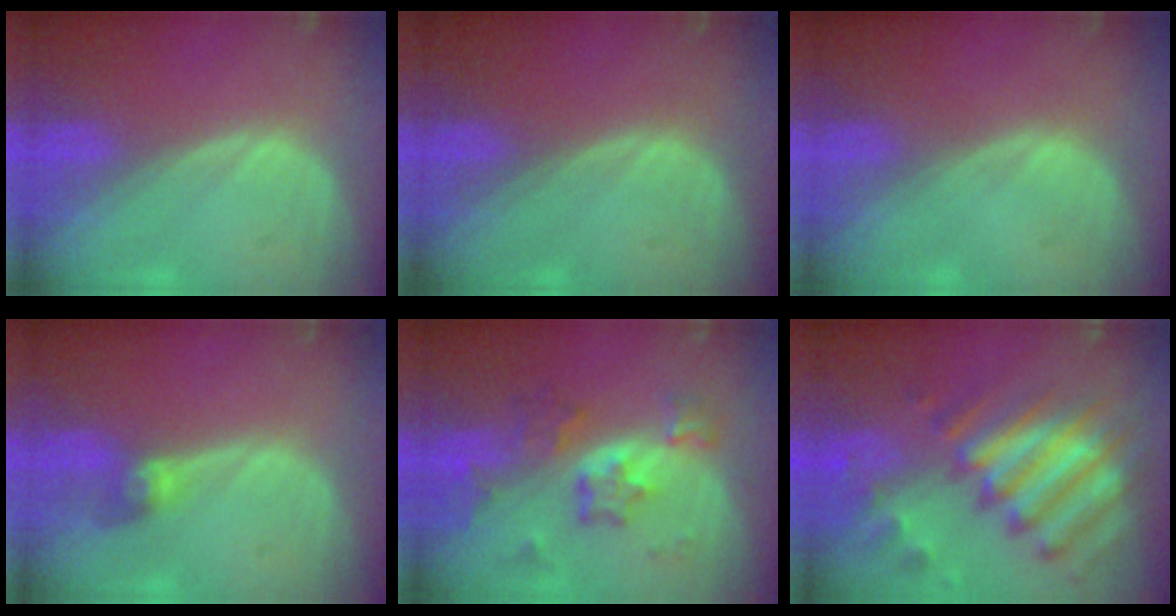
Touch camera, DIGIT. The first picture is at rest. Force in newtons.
{"total": 0.0}
{"total": 0.0}
{"total": 2.7, "press": 2.7, "slide": 0.3}
{"total": 7.0, "press": 6.7, "slide": 2.2}
{"total": 12.8, "press": 10.6, "slide": 7.1}